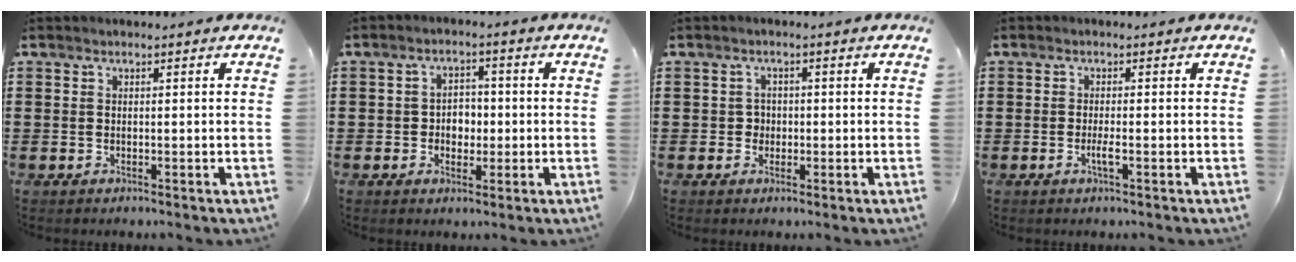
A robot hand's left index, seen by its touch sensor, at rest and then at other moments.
{"total": 3.4, "force": [-0.6, 2.7, 2.0], "torque": [-0.038, 0.005, -0.018]}
{"total": 1.7, "force": [-0.2, 1.6, 0.5], "torque": [-0.016, 0.005, -0.007]}
{"total": 2.1, "force": [-0.7, 0.2, 1.9], "torque": [-0.041, -0.004, -0.014]}